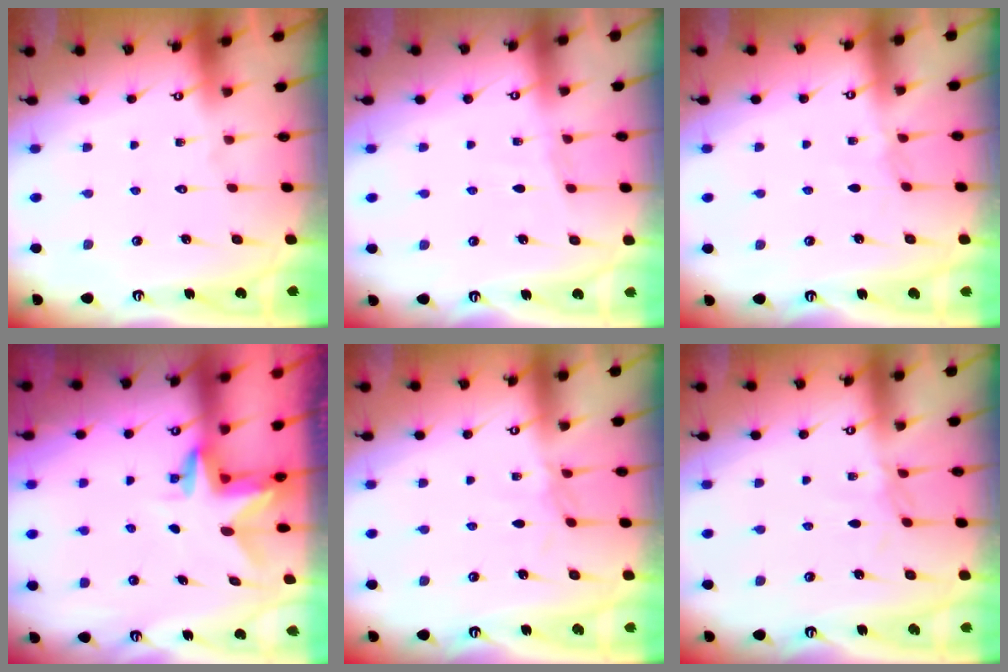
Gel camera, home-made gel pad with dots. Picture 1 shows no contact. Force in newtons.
{"total": 2.4, "press": 2.4, "slide": 0.4}
{"total": 2.8, "press": 2.8, "slide": 0.4}
{"total": 2.9, "press": 2.9, "slide": 0.2}
{"total": 2.3, "press": 2.3, "slide": 0.5}
{"total": 2.6, "press": 2.5, "slide": 0.5}